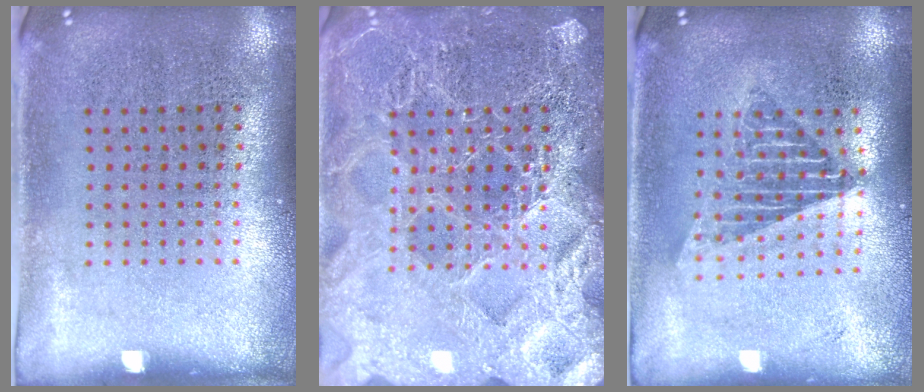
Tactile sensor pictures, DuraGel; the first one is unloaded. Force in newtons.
{"total": 6.2, "press": 6.2, "slide": 0.8}
{"total": 1.6, "press": 1.4, "slide": 0.9}